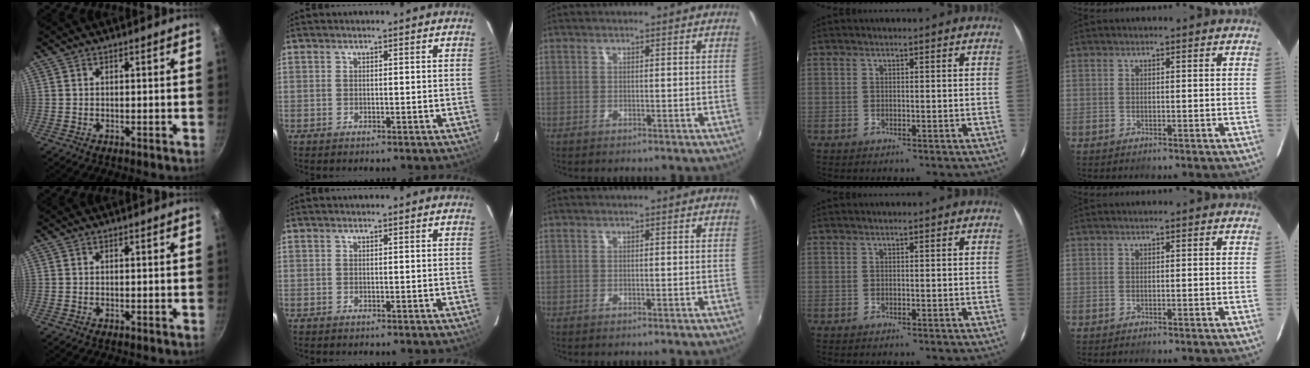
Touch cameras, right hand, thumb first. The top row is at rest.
{}